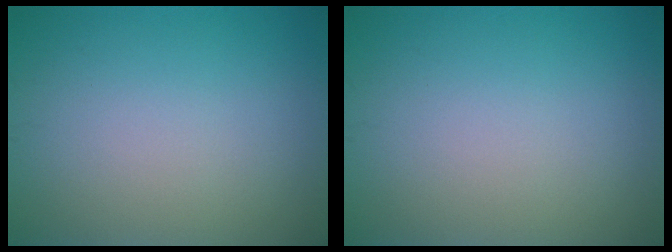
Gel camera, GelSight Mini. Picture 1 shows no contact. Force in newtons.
{"total": 0.0}